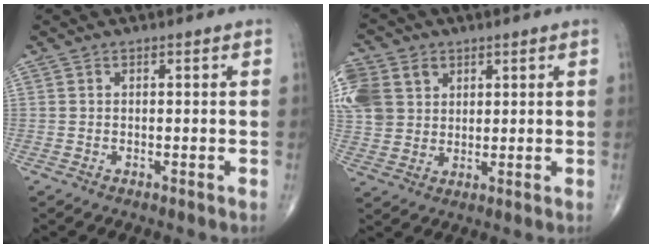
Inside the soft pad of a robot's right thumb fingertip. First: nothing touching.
{"total": 16.1, "force": [5.3, 13.0, 7.8], "torque": [-0.199, 0.023, 0.111]}